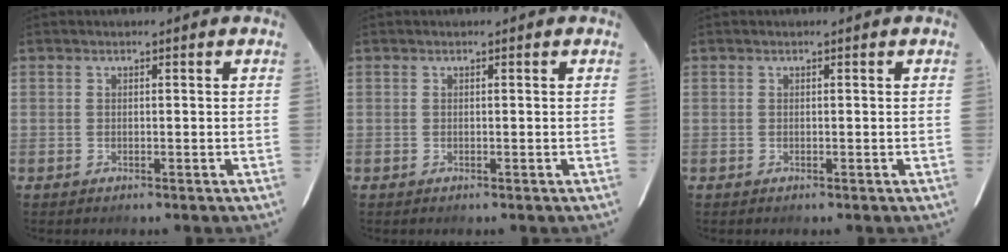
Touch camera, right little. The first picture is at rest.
{"total": 0.0}
{"total": 0.0}